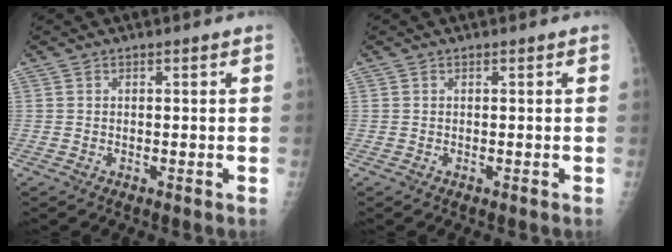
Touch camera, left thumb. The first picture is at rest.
{"total": 0.0}